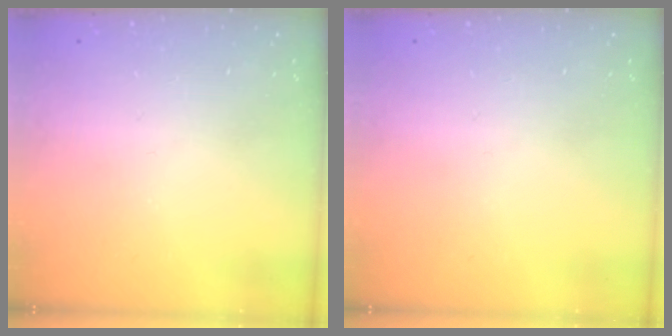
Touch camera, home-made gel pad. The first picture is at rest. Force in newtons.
{"total": 0.0}